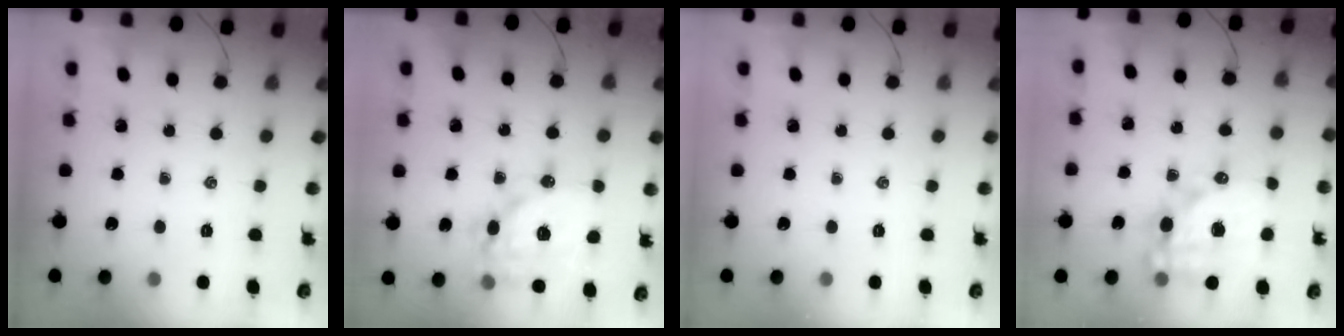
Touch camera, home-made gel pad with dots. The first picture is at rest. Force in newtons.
{"total": 16.5, "press": 16.2, "slide": 3.2}
{"total": 0.0}
{"total": 16.4, "press": 16.0, "slide": 3.7}